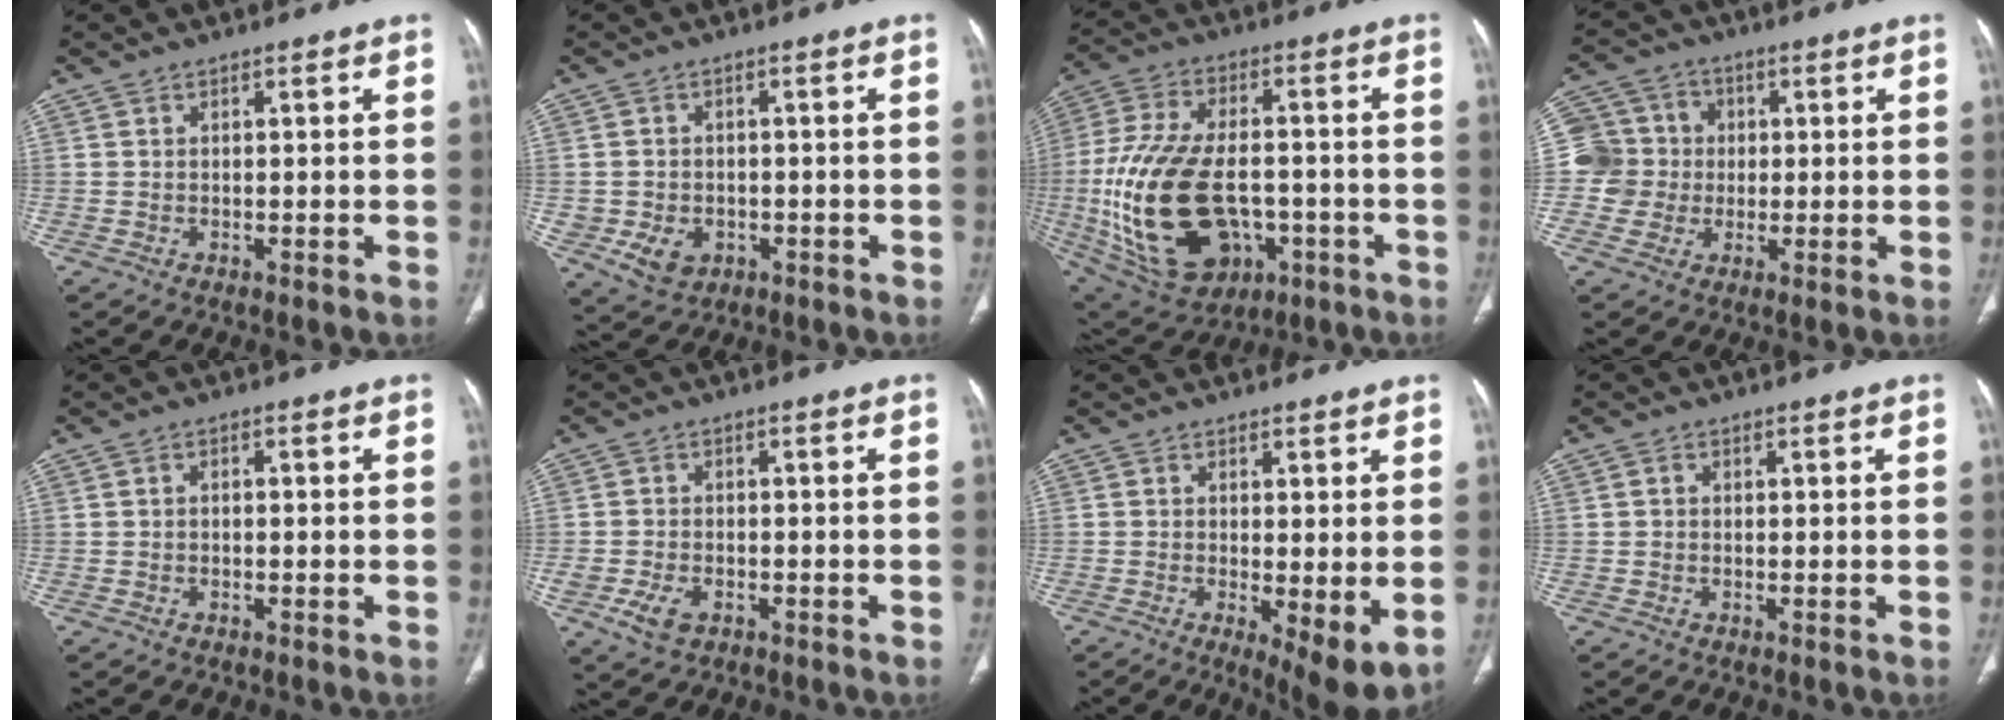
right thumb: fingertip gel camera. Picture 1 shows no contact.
{"total": 6.2, "force": [-1.8, 5.1, 2.9], "torque": [-0.042, 0.010, -0.014]}
{"total": 25.5, "force": [-4.7, 15.6, 19.6], "torque": [-0.396, 0.008, -0.051]}
{"total": 9.6, "force": [0.0, 9.4, 1.8], "torque": [-0.006, 0.022, -0.003]}
{"total": 0.8, "force": [-0.2, 0.6, 0.6], "torque": [-0.007, 0.003, -0.006]}
{"total": 4.8, "force": [-2.1, 3.1, 3.1], "torque": [-0.063, 0.006, -0.034]}
{"total": 7.7, "force": [-1.1, 2.4, 7.2], "torque": [-0.113, -0.026, -0.014]}
{"total": 0.8, "force": [0.0, 0.7, 0.3], "torque": [-0.003, 0.002, -0.002]}